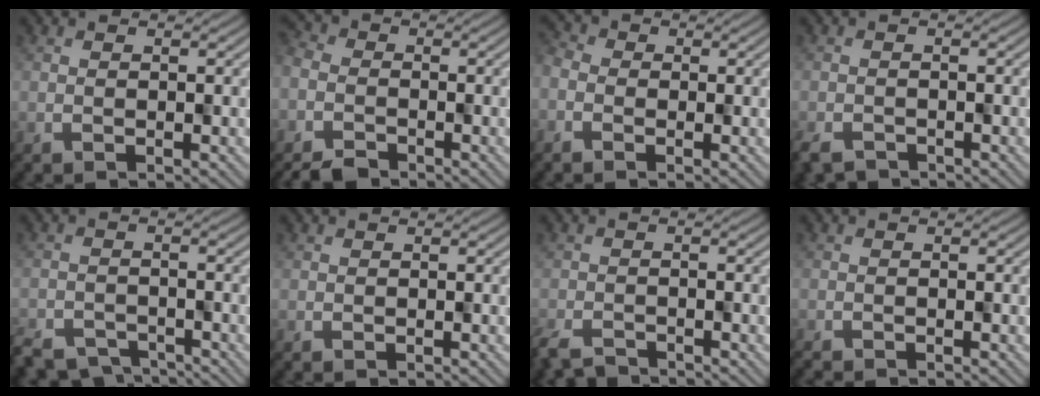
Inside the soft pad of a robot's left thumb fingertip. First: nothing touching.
{"total": 5.2, "force": [-3.8, 3.0, 2.0], "torque": [-0.048, -0.010, -0.083]}
{"total": 2.6, "force": [-1.4, 1.9, 1.2], "torque": [-0.024, -0.007, -0.032]}
{"total": 3.2, "force": [-2.8, 1.2, 0.9], "torque": [-0.016, -0.010, -0.050]}
{"total": 5.1, "force": [-4.4, 2.0, 1.5], "torque": [-0.026, -0.011, -0.077]}
{"total": 0.0}
{"total": 4.0, "force": [-3.6, 1.2, 1.2], "torque": [-0.024, -0.010, -0.069]}
{"total": 0.8, "force": [-0.8, 0.0, 0.0], "torque": [0.001, -0.001, -0.011]}